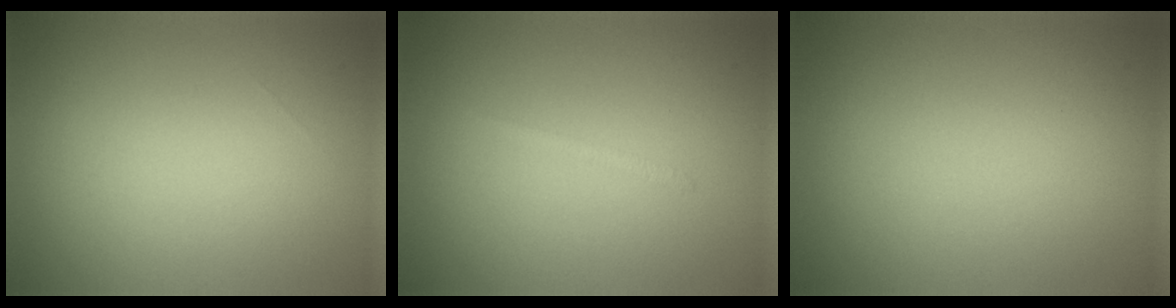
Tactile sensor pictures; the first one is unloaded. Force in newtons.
{"total": 0.6, "press": 0.5, "slide": 0.1}
{"total": 0.0}